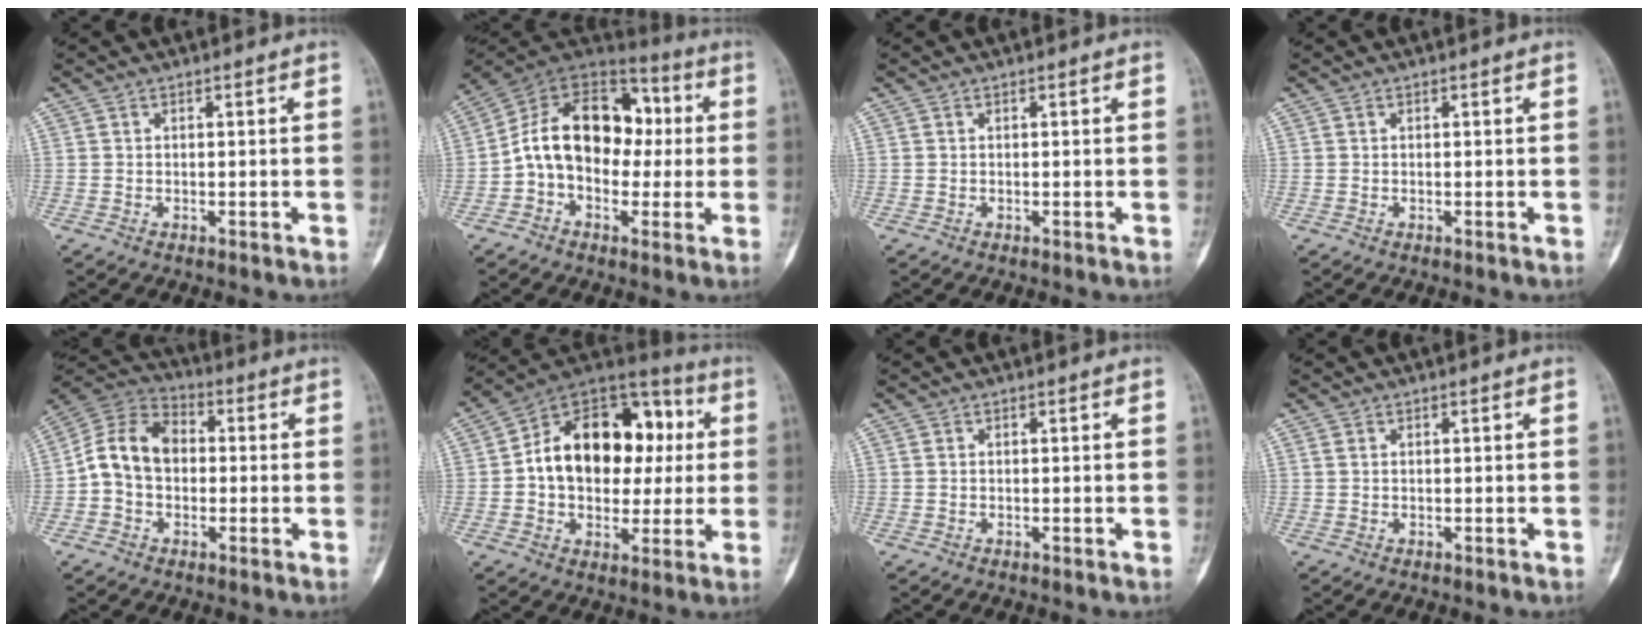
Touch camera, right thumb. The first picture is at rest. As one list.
[{"total": 17.8, "force": [0.1, 12.6, 12.5], "torque": [-0.167, 0.052, -0.010]}, {"total": 0.0}, {"total": 0.0}, {"total": 11.8, "force": [-0.3, 8.9, 7.8], "torque": [-0.127, 0.038, -0.018]}, {"total": 22.7, "force": [2.4, 15.5, 16.4], "torque": [-0.214, 0.033, 0.036]}, {"total": 0.0}, {"total": 0.7, "force": [0.5, 0.4, 0.4], "torque": [-0.004, 0.004, 0.010]}]